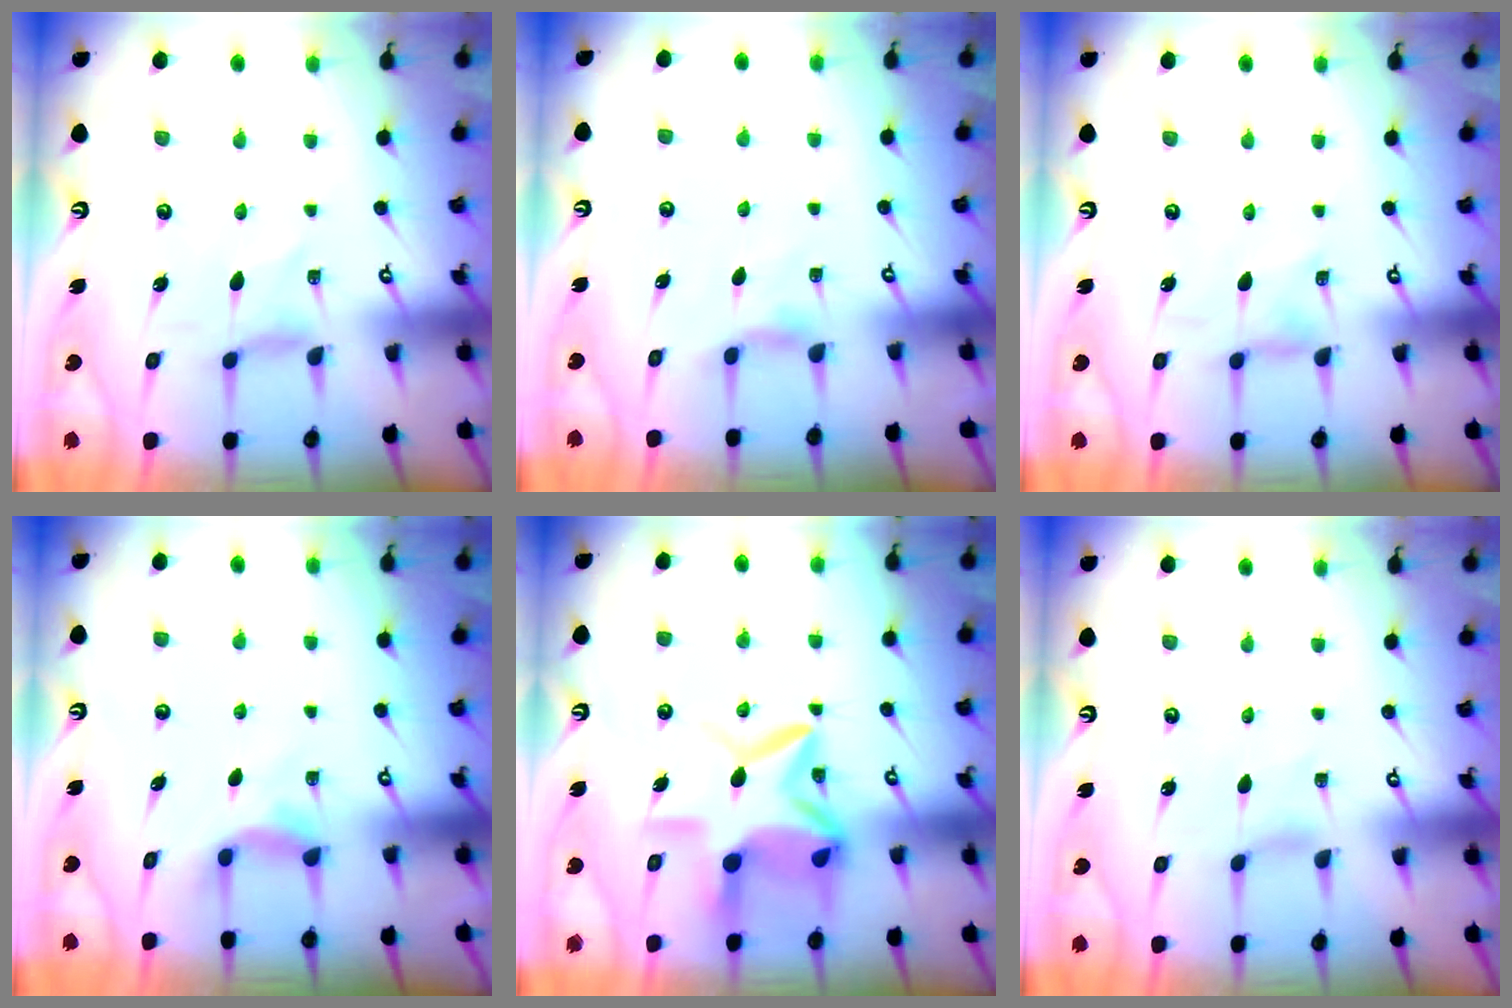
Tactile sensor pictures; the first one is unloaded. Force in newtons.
{"total": 4.4, "press": 4.3, "slide": 0.7}
{"total": 0.5, "press": 0.5, "slide": 0.3}
{"total": 3.2, "press": 3.2, "slide": 0.4}
{"total": 13.3, "press": 13.2, "slide": 1.7}
{"total": 1.1, "press": 1.0, "slide": 0.2}